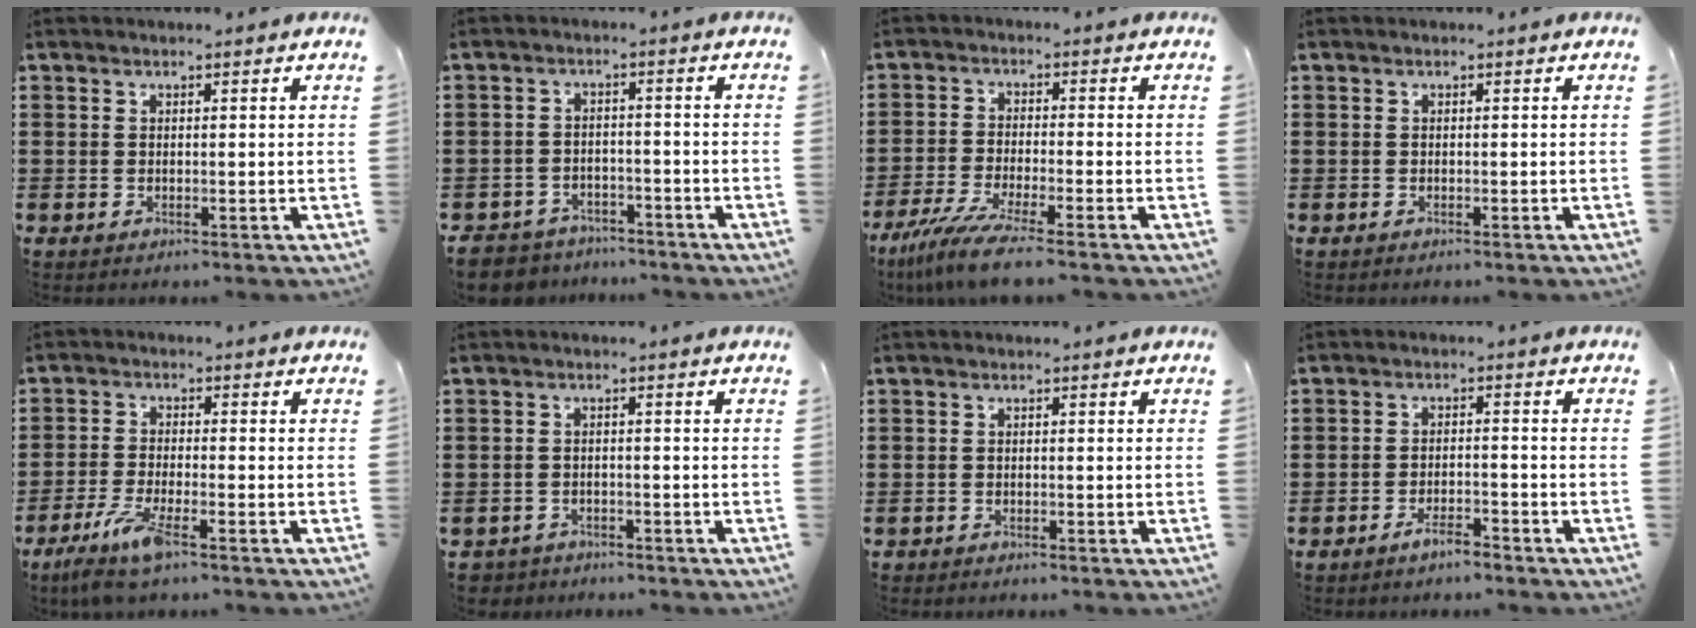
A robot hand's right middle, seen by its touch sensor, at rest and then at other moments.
{"total": 4.2, "force": [-4.1, 1.0, -0.1], "torque": [-0.016, 0.001, -0.091]}
{"total": 6.6, "force": [-5.4, -0.1, 3.9], "torque": [-0.096, -0.024, -0.107]}
{"total": 0.0}
{"total": 6.1, "force": [-4.2, 0.7, 4.4], "torque": [-0.096, -0.018, -0.079]}
{"total": 2.1, "force": [-2.0, 0.6, -0.2], "torque": [-0.004, -0.001, -0.047]}
{"total": 0.7, "force": [-0.7, 0.2, 0.0], "torque": [-0.002, 0.000, -0.015]}
{"total": 2.9, "force": [-2.5, 0.5, 1.4], "torque": [-0.033, 0.004, -0.049]}